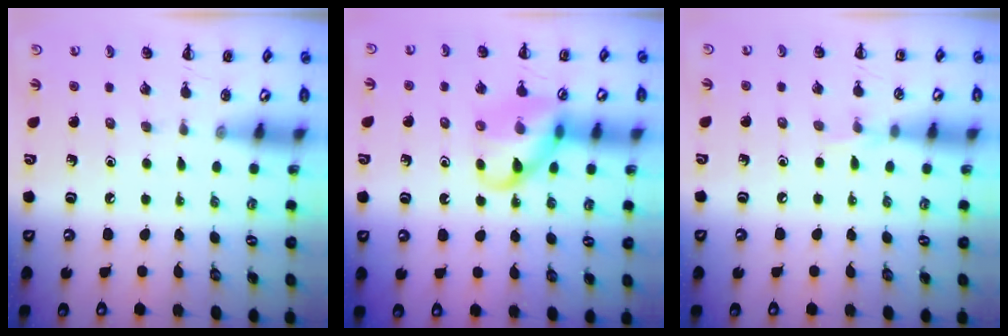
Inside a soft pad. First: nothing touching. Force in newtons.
{"total": 11.6, "press": 11.5, "slide": 1.6}
{"total": 4.8, "press": 4.5, "slide": 1.6}